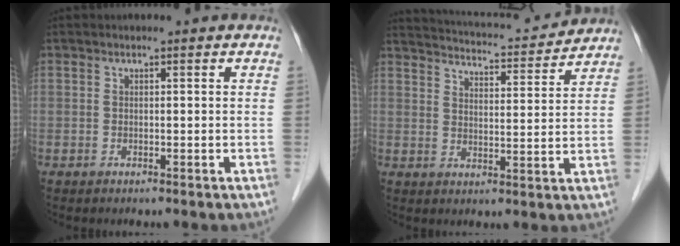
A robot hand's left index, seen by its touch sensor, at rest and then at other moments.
{"total": 15.1, "force": [14.5, 1.5, 3.9], "torque": [-0.070, 0.009, 0.198]}